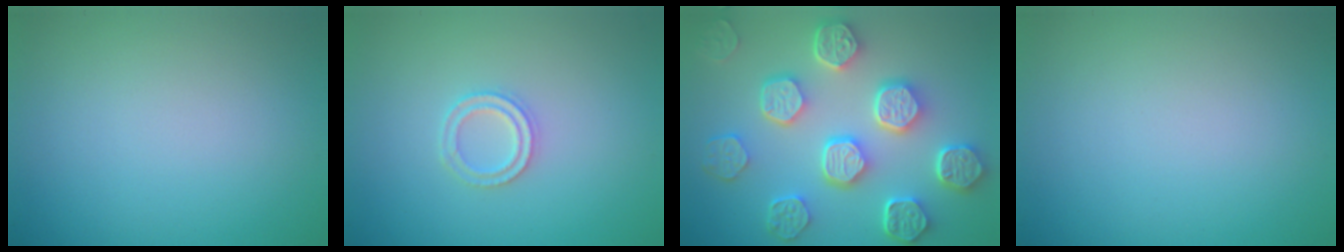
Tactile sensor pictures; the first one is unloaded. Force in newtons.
{"total": 2.0, "press": 1.9, "slide": 0.4}
{"total": 8.4, "press": 6.5, "slide": 5.3}
{"total": 0.0}